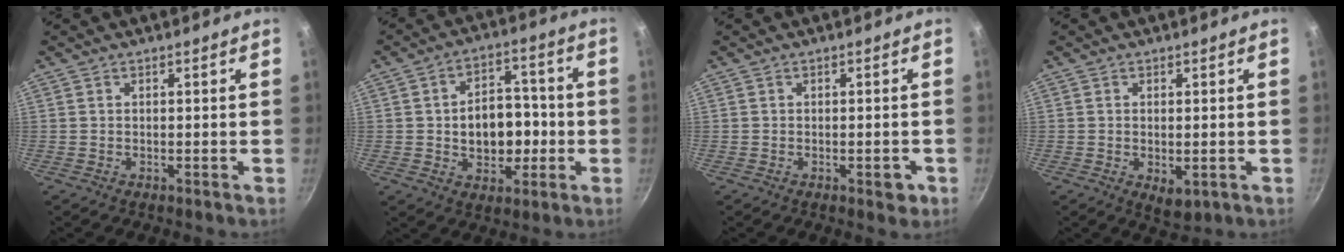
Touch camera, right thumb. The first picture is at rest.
{"total": 11.8, "force": [-1.2, 8.4, 8.2], "torque": [-0.085, 0.020, -0.015]}
{"total": 2.8, "force": [-1.1, 1.3, 2.2], "torque": [-0.016, 0.008, -0.011]}
{"total": 3.9, "force": [-0.7, 2.1, 3.2], "torque": [-0.047, -0.015, -0.005]}